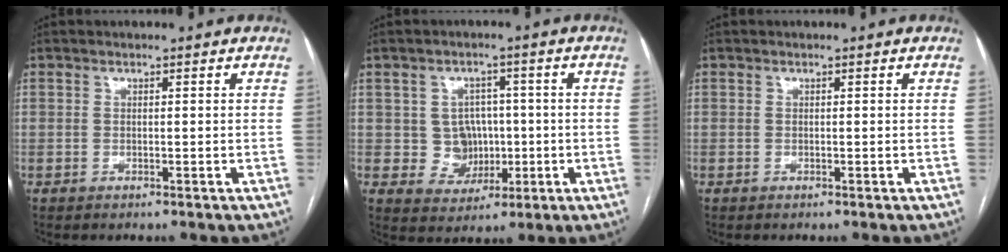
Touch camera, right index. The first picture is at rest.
{"total": 5.8, "force": [-0.3, 5.5, 1.8], "torque": [-0.023, 0.017, 0.005]}
{"total": 0.0}